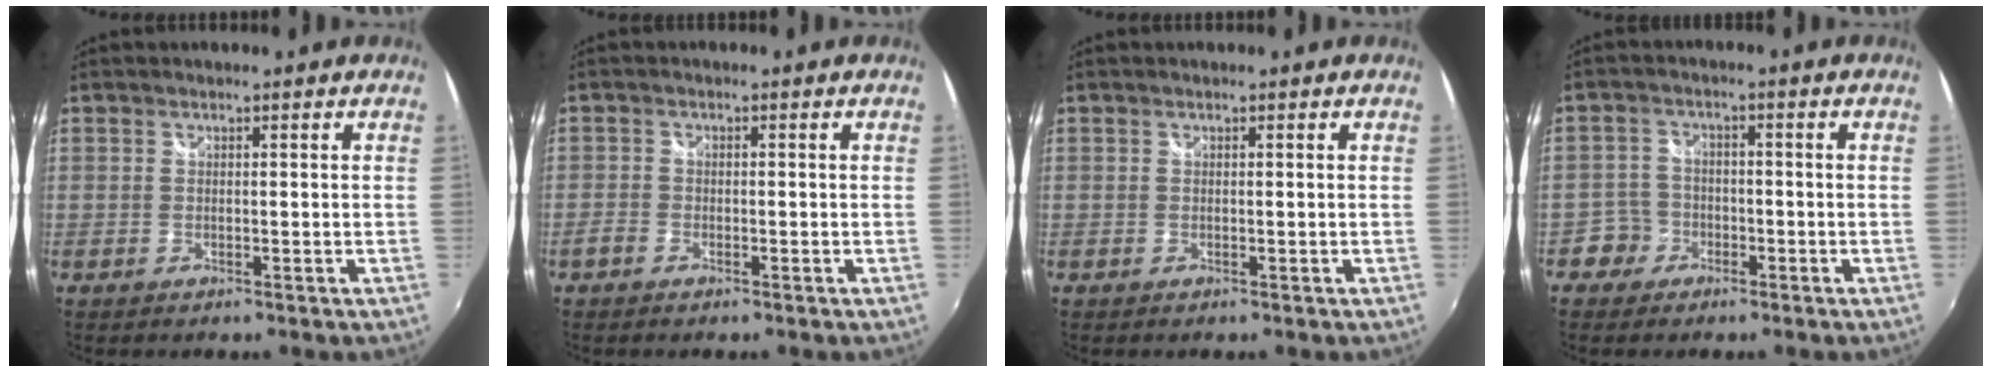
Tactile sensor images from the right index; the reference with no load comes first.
{"total": 2.1, "force": [-1.6, 1.1, 0.8], "torque": [-0.027, -0.002, -0.032]}
{"total": 0.0}
{"total": 4.3, "force": [-2.3, 3.7, -0.1], "torque": [0.001, 0.018, -0.043]}